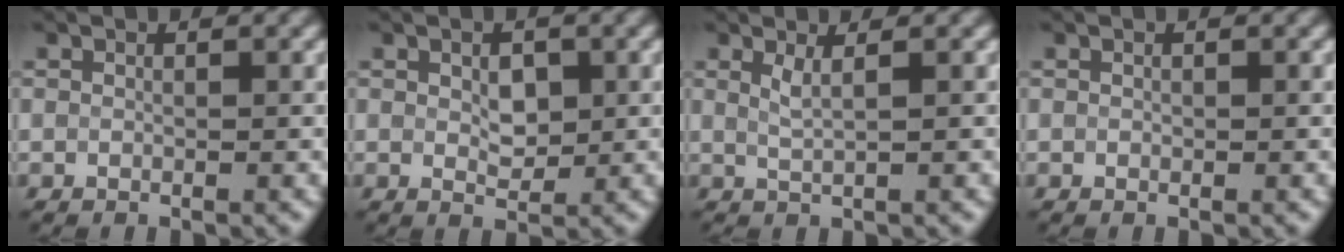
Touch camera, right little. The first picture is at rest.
{"total": 2.1, "force": [0.4, 1.3, 1.7], "torque": [-0.029, -0.001, 0.007]}
{"total": 1.4, "force": [0.7, 0.2, 1.2], "torque": [-0.027, 0.000, 0.014]}
{"total": 0.0}